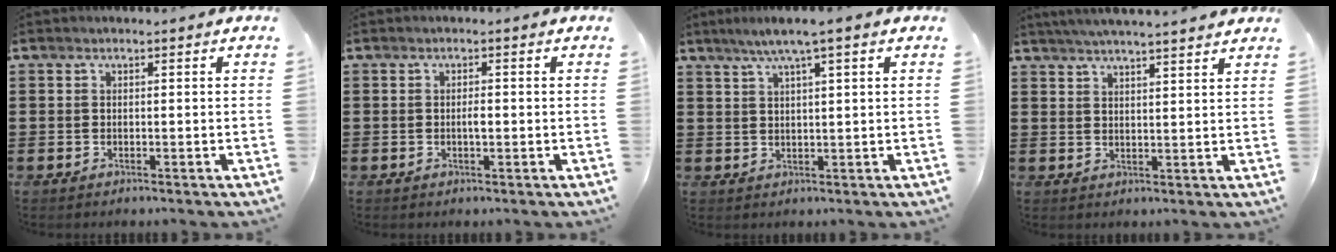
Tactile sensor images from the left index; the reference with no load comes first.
{"total": 1.5, "force": [-0.2, 0.5, 1.5], "torque": [-0.030, 0.001, -0.004]}
{"total": 4.0, "force": [2.3, -0.1, 3.3], "torque": [-0.067, 0.004, 0.039]}
{"total": 3.6, "force": [3.4, -0.7, 0.9], "torque": [-0.028, -0.013, 0.061]}